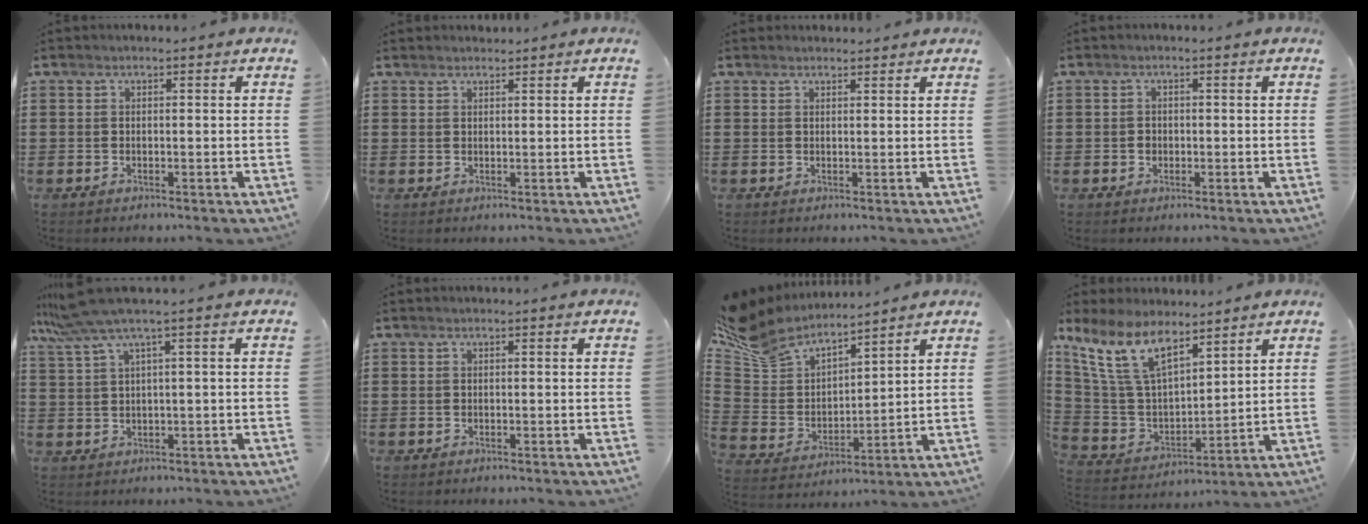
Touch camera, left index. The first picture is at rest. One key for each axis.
{"total": 1.2, "fx": 1.2, "fy": 0.2, "fz": 0.0, "tx": -0.002, "ty": 0.000, "tz": 0.023}
{"total": 1.2, "fx": 1.2, "fy": 0.4, "fz": 0.0, "tx": -0.002, "ty": 0.002, "tz": 0.023}
{"total": 0.9, "fx": 0.0, "fy": 0.8, "fz": 0.4, "tx": -0.010, "ty": 0.005, "tz": 0.000}
{"total": 5.0, "fx": 2.4, "fy": -0.4, "fz": 4.3, "tx": -0.104, "ty": -0.019, "tz": 0.038}
{"total": 0.0}
{"total": 7.6, "fx": 7.0, "fy": 2.8, "fz": 1.2, "tx": -0.068, "ty": -0.045, "tz": 0.127}
{"total": 12.2, "fx": 8.3, "fy": 4.9, "fz": 7.5, "tx": -0.182, "ty": -0.022, "tz": 0.156}